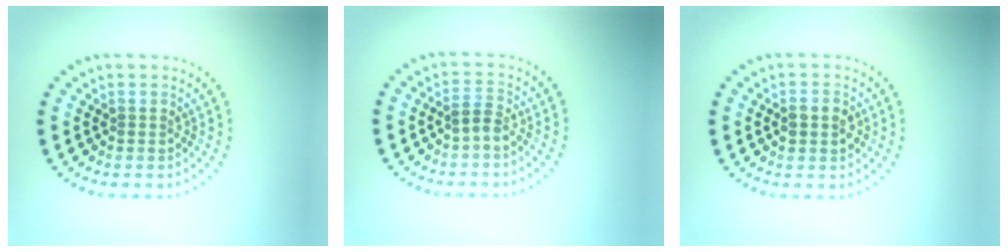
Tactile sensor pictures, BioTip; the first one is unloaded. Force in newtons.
{"total": 1.2, "press": 1.1, "slide": 0.6}
{"total": 2.6, "press": 2.6, "slide": 0.2}